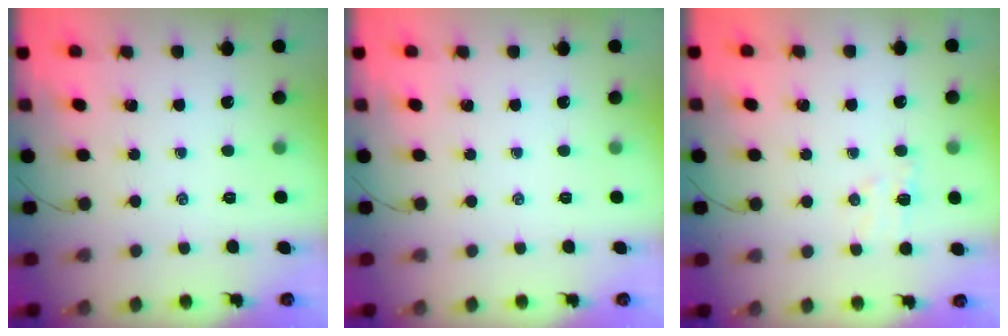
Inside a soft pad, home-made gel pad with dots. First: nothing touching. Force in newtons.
{"total": 0.0}
{"total": 5.4, "press": 5.4, "slide": 0.9}